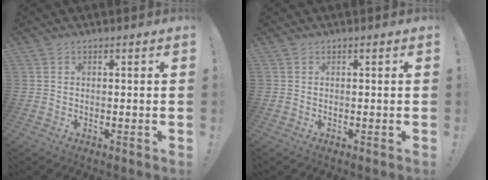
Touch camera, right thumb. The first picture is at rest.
{"total": 0.0}